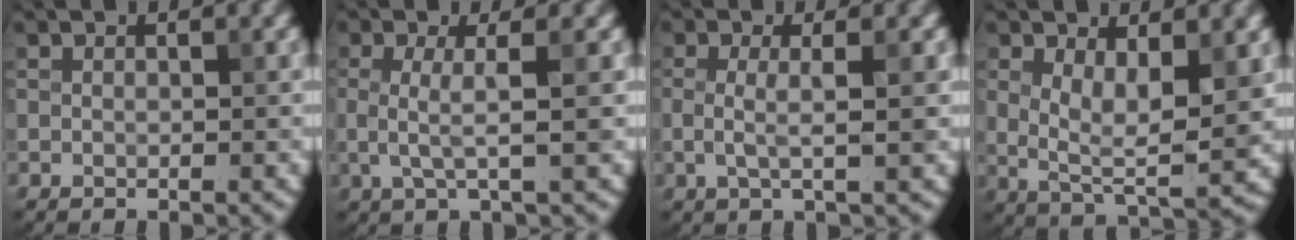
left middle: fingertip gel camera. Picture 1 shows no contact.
{"total": 2.9, "force": [-0.2, 0.5, 2.9], "torque": [-0.063, -0.002, -0.004]}
{"total": 2.6, "force": [-0.2, 0.4, 2.5], "torque": [-0.055, -0.004, -0.005]}
{"total": 5.5, "force": [1.1, 2.3, 4.8], "torque": [-0.101, -0.012, 0.024]}